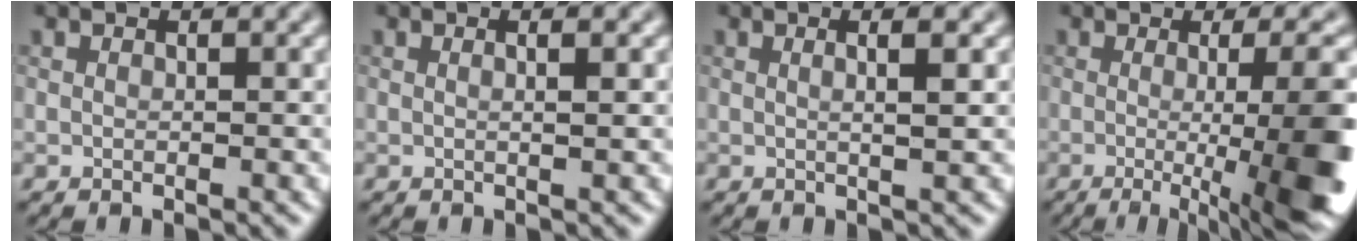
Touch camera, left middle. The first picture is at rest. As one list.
[{"total": 1.6, "force": [0.3, 0.6, 1.4], "torque": [-0.006, 0.008, -0.013]}, {"total": 2.1, "force": [0.4, 0.5, 2.0], "torque": [-0.022, 0.014, -0.005]}, {"total": 12.0, "force": [-1.9, 2.7, 11.5], "torque": [-0.123, 0.000, -0.006]}]